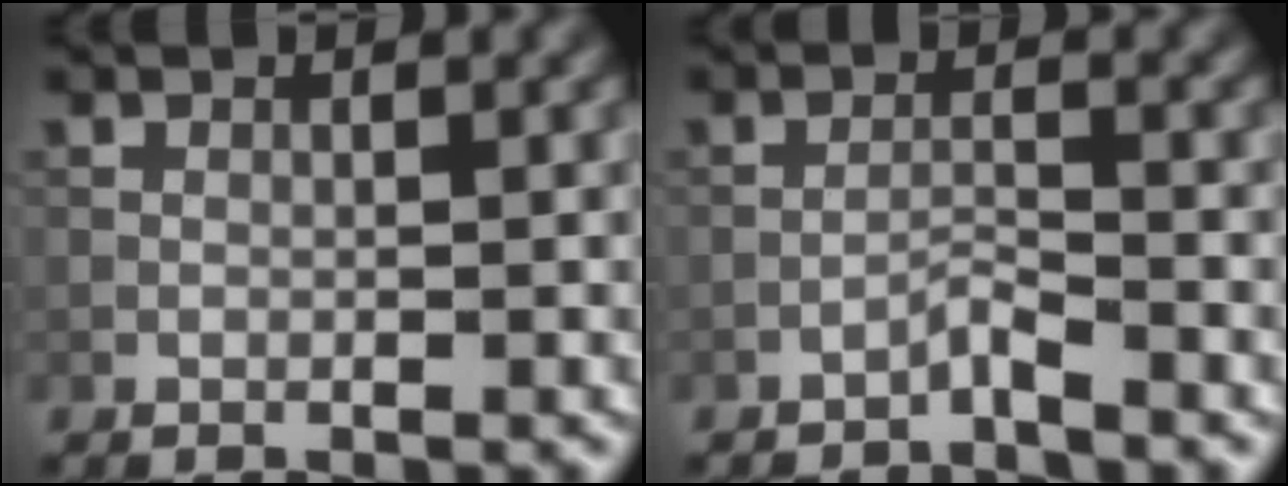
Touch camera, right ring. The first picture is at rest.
{"total": 1.4, "force": [-1.2, -0.1, 0.6], "torque": [-0.011, 0.010, -0.026]}